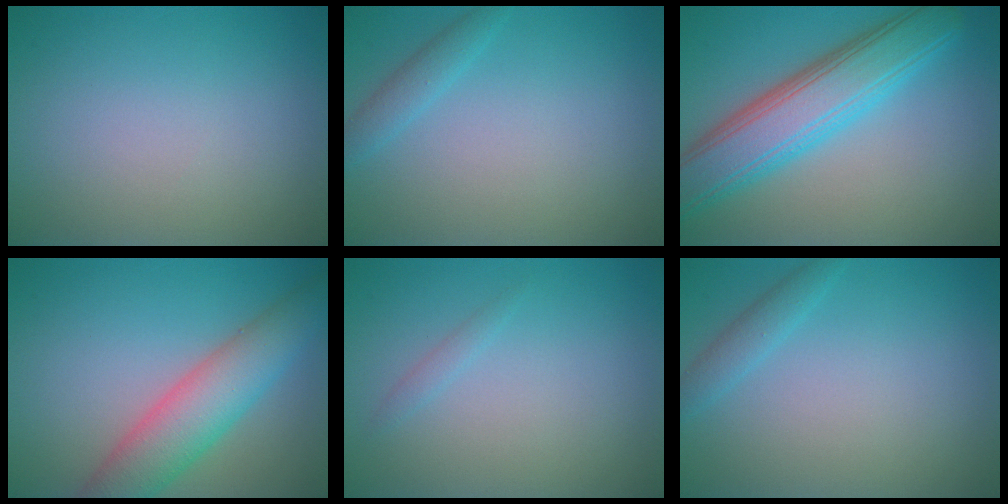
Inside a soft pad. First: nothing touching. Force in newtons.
{"total": 1.5, "press": 1.5, "slide": 0.1}
{"total": 7.8, "press": 7.8, "slide": 0.2}
{"total": 6.3, "press": 6.3, "slide": 0.2}
{"total": 0.7, "press": 0.7, "slide": 0.0}
{"total": 1.5, "press": 1.5, "slide": 0.1}